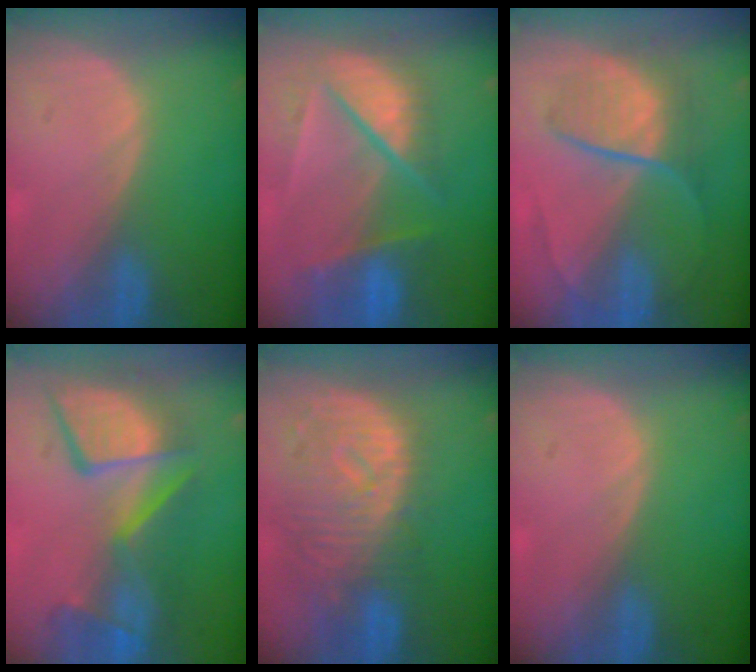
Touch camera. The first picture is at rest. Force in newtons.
{"total": 9.4, "press": 8.2, "slide": 4.6}
{"total": 7.0, "press": 6.9, "slide": 1.5}
{"total": 11.5, "press": 10.7, "slide": 4.4}
{"total": 11.3, "press": 9.9, "slide": 5.4}
{"total": 0.0}